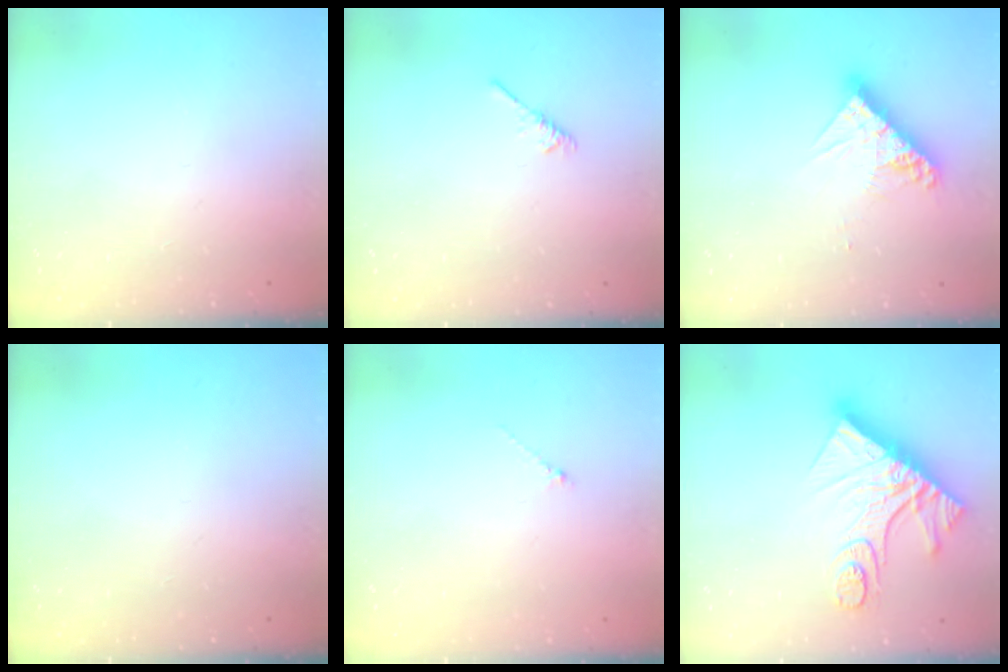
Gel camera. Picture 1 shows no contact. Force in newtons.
{"total": 1.9, "press": 1.8, "slide": 0.5}
{"total": 10.7, "press": 10.6, "slide": 1.0}
{"total": 0.0}
{"total": 0.6, "press": 0.5, "slide": 0.3}
{"total": 17.1, "press": 17.1, "slide": 1.4}